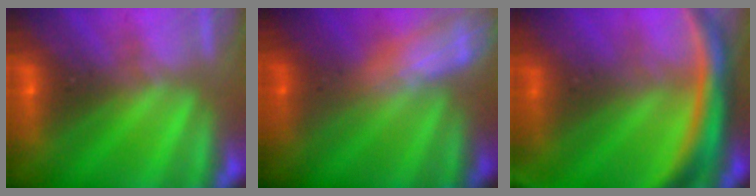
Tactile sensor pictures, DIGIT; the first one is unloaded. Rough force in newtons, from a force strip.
{"total": 2.4}
{"total": 9.2}